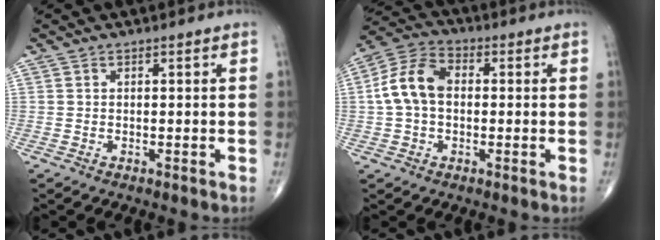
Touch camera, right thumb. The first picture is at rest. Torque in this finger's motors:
{"motor_torque": [0.73, 1.02, 0.47, -0.23, 0.08]}